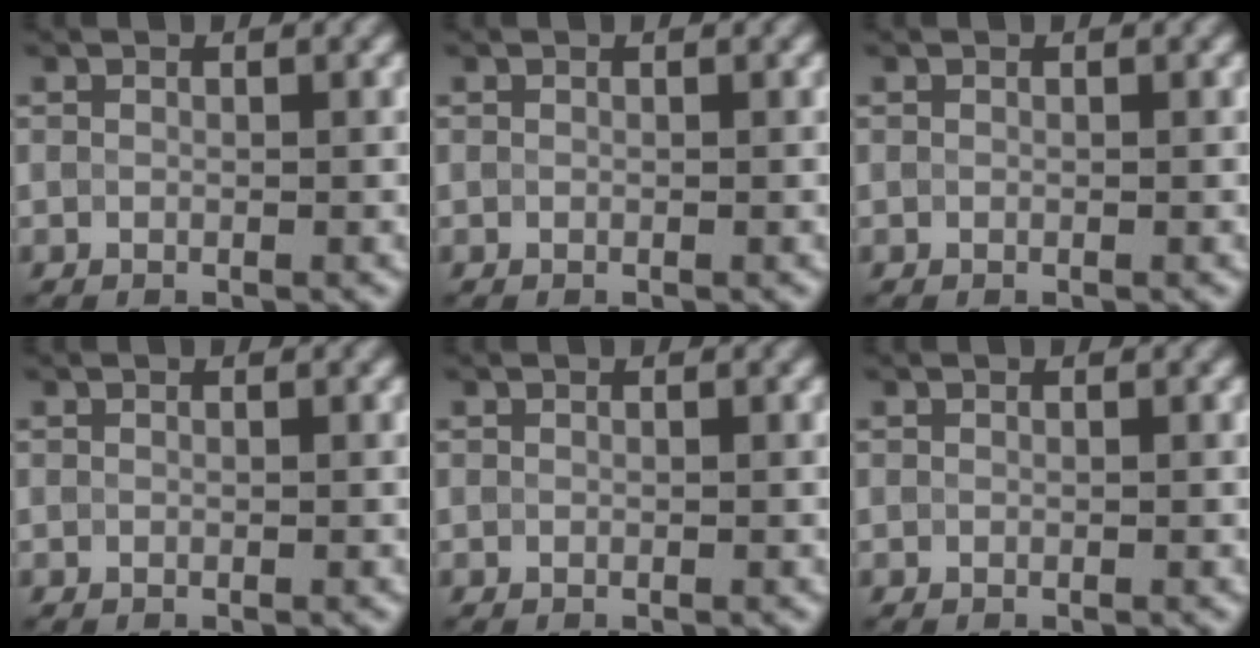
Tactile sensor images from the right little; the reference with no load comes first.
{"total": 0.0}
{"total": 0.0}
{"total": 0.0}
{"total": 0.0}
{"total": 0.0}